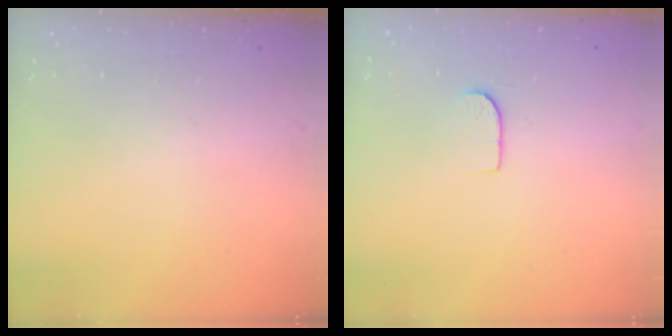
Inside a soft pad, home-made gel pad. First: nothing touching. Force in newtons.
{"total": 5.5, "press": 5.5, "slide": 0.6}